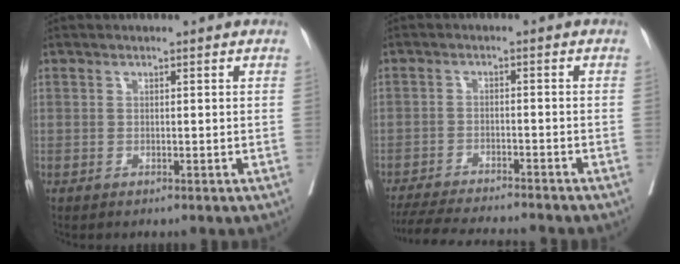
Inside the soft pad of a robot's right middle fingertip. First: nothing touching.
{"total": 12.7, "force": [-11.7, 0.6, 4.8], "torque": [-0.067, -0.016, -0.174]}